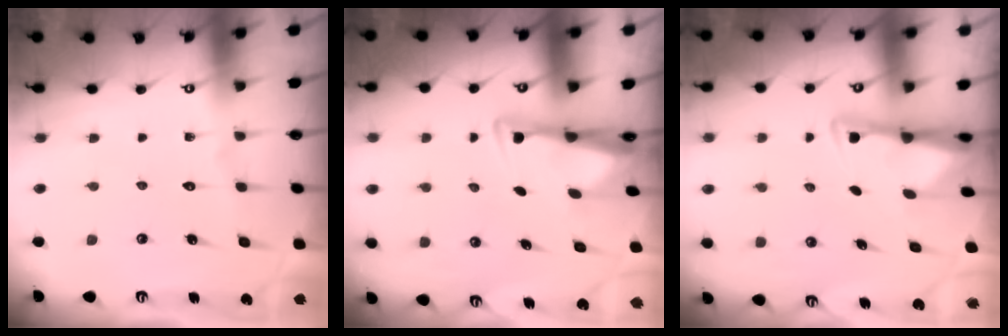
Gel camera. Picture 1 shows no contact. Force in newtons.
{"total": 2.9, "press": 2.8, "slide": 0.9}
{"total": 3.1, "press": 3.1, "slide": 0.5}